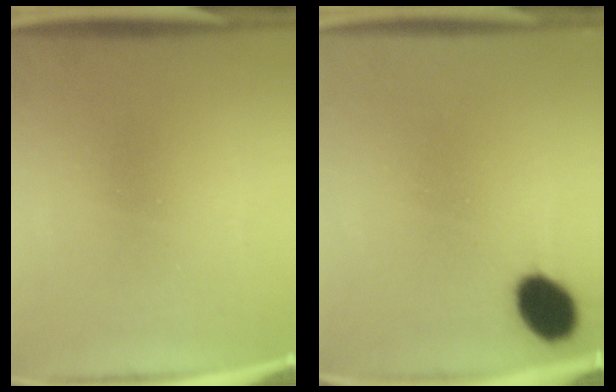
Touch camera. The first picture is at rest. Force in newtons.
{"total": 8.6}